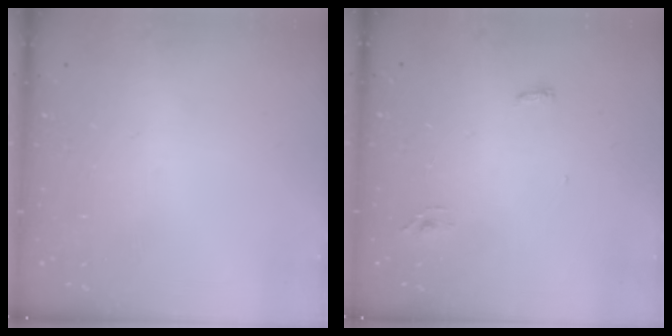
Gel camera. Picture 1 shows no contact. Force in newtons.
{"total": 3.6, "press": 3.2, "slide": 1.6}